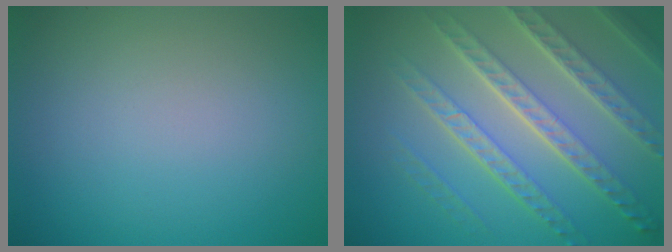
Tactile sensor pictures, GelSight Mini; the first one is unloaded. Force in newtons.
{"total": 7.3, "press": 5.3, "slide": 5.1}